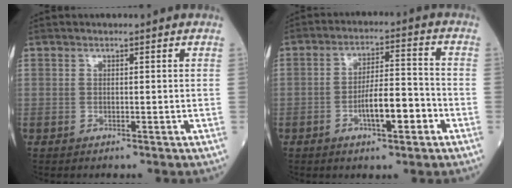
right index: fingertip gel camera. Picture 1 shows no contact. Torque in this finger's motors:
{"motor_torque": [0.99, -0.47, 0.59, 0.16]}